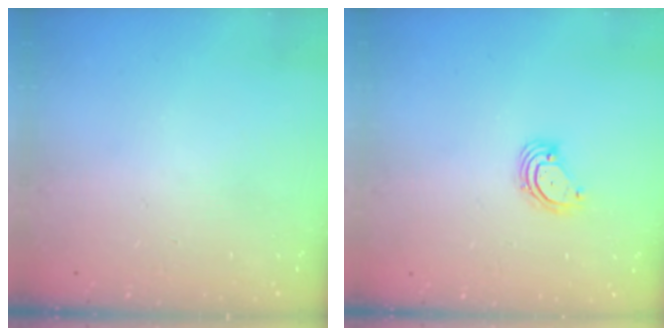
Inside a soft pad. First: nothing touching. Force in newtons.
{"total": 3.4, "press": 3.4, "slide": 0.3}